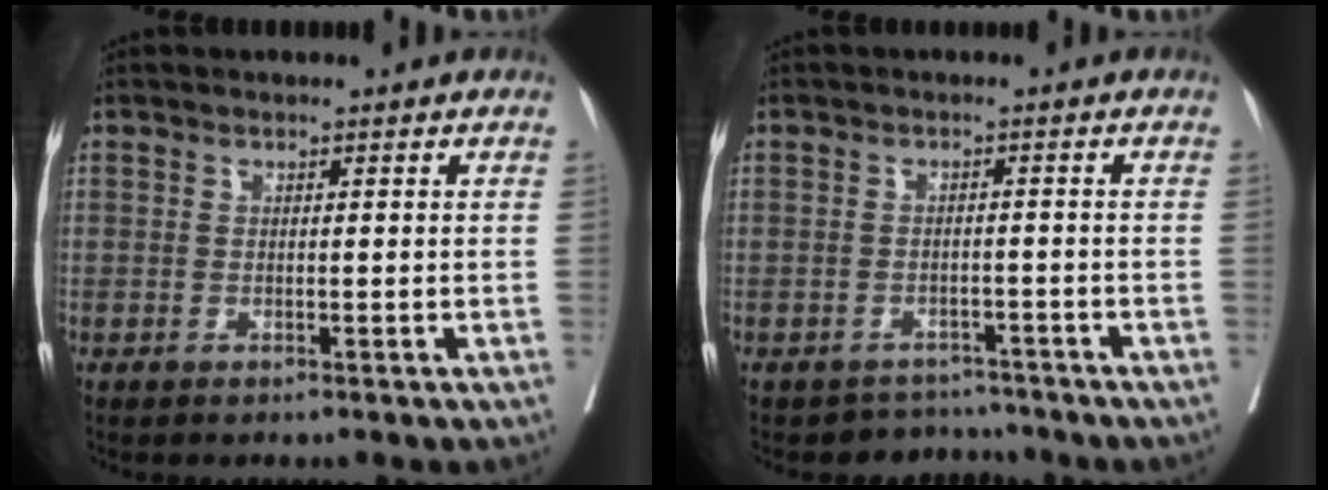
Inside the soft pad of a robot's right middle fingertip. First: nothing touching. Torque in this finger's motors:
{"motor_torque": [0.17, -0.29, -0.01, -0.04]}